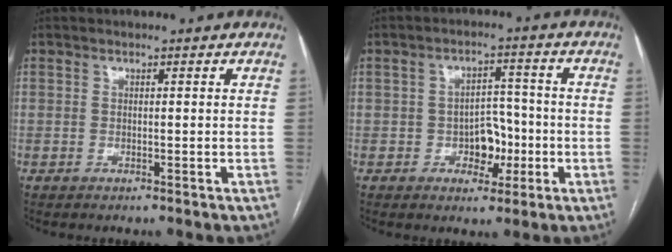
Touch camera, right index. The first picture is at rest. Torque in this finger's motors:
{"motor_torque": [0.11, -0.06, 0.03, 0.03]}